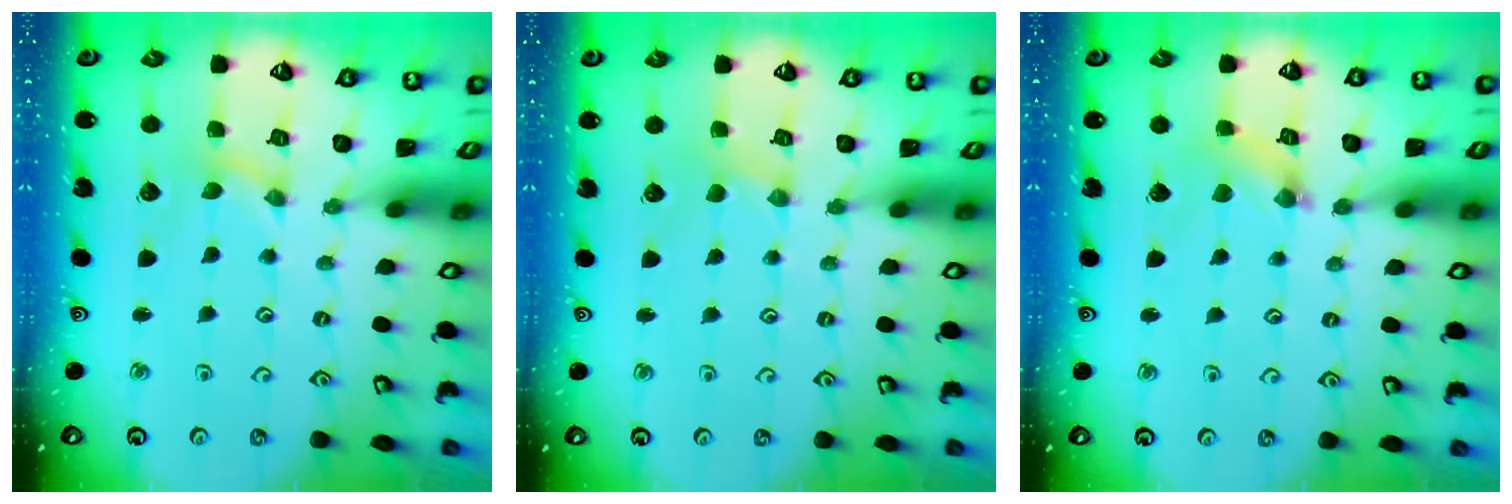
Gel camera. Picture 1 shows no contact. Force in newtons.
{"total": 0.7, "press": 0.7, "slide": 0.2}
{"total": 2.4, "press": 2.4, "slide": 0.4}